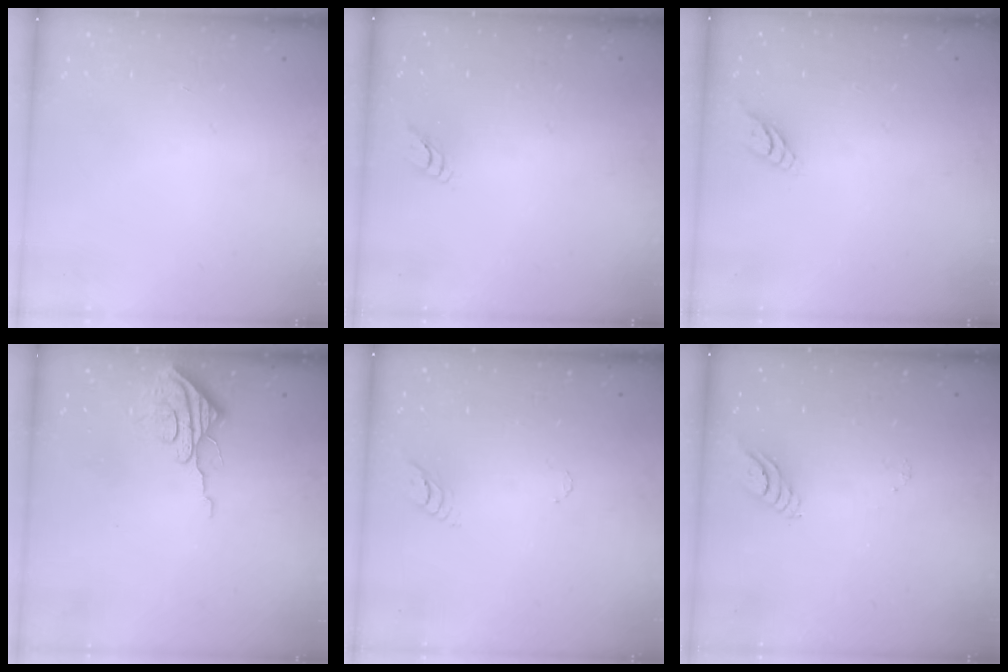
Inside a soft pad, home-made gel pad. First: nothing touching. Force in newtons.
{"total": 2.6, "press": 2.6, "slide": 0.3}
{"total": 4.9, "press": 4.8, "slide": 0.6}
{"total": 8.2, "press": 8.2, "slide": 0.5}
{"total": 3.9, "press": 3.9, "slide": 0.4}
{"total": 5.2, "press": 5.2, "slide": 0.1}